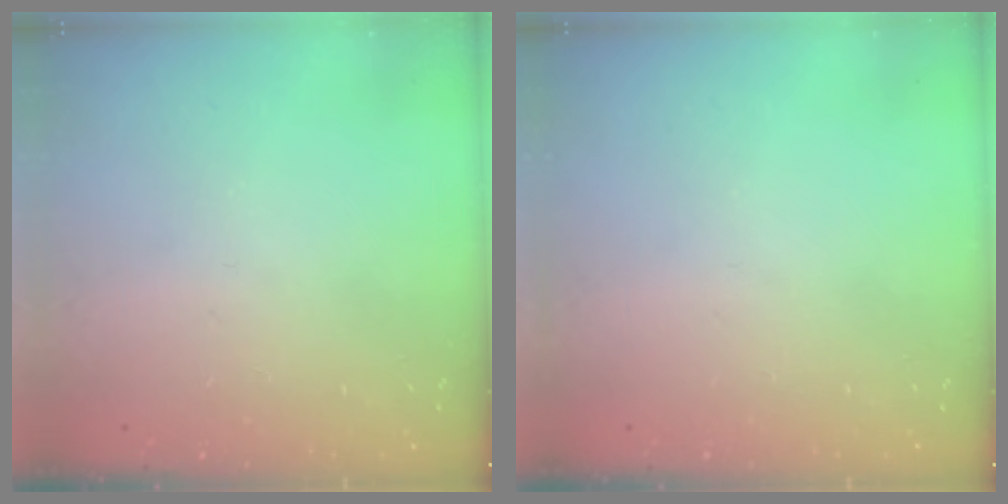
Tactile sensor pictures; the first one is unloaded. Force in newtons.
{"total": 0.0}